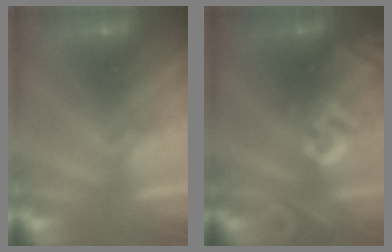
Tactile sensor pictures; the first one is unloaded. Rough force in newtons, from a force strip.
{"total": 2.7}